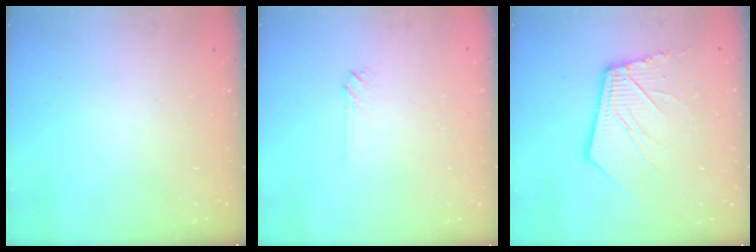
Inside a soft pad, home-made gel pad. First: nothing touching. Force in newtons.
{"total": 2.0, "press": 2.0, "slide": 0.3}
{"total": 12.4, "press": 12.3, "slide": 1.7}